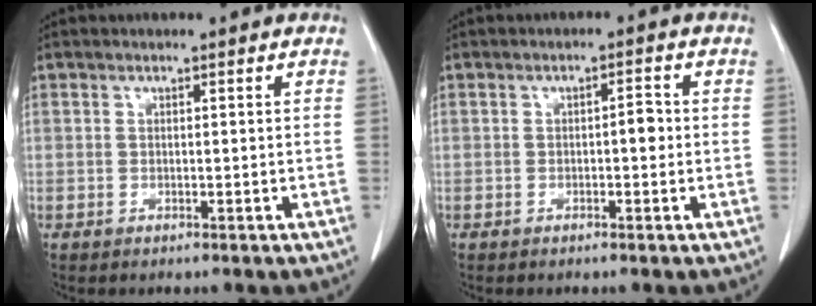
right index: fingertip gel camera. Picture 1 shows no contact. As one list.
[{"total": 2.0, "force": [-0.2, 0.7, 1.9], "torque": [-0.023, 0.005, -0.005]}]